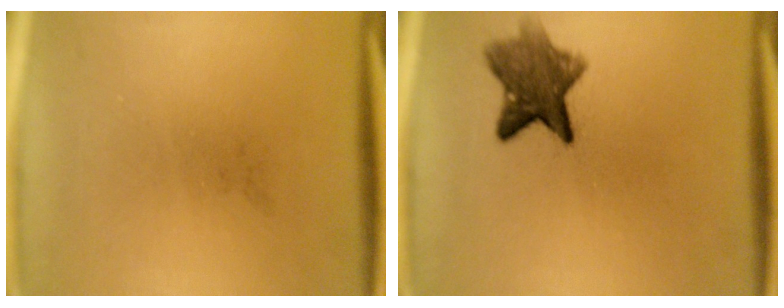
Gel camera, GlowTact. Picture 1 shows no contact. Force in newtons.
{"total": 7.5}